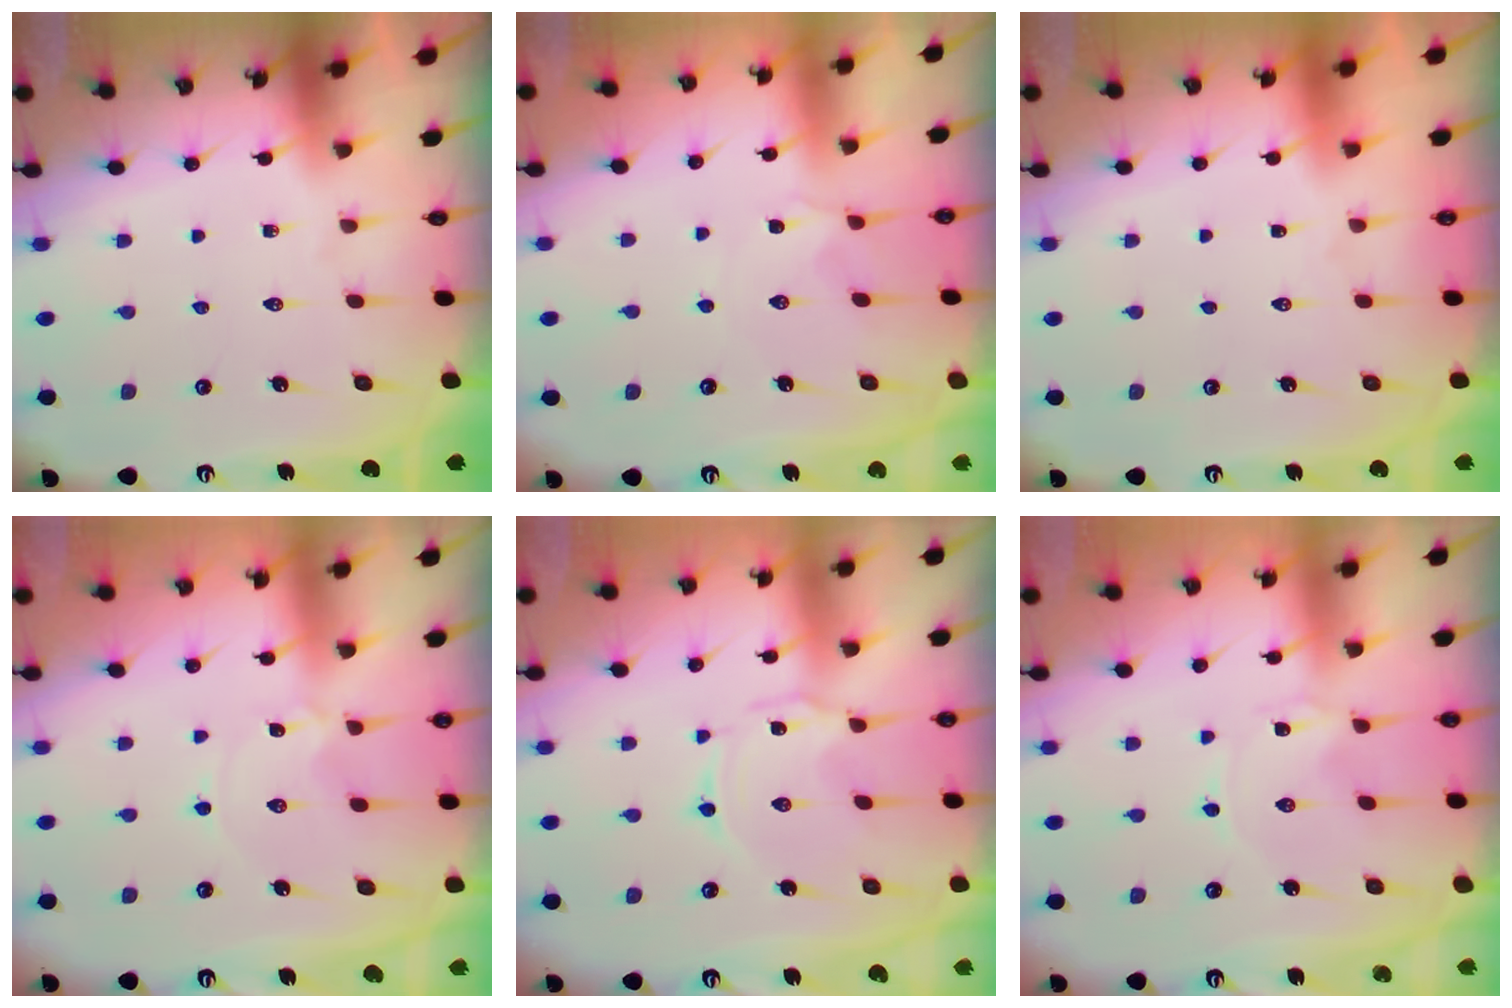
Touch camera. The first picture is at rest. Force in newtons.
{"total": 2.9, "press": 2.9, "slide": 0.7}
{"total": 1.6, "press": 1.6, "slide": 0.1}
{"total": 0.0}
{"total": 0.6, "press": 0.5, "slide": 0.4}
{"total": 0.0}